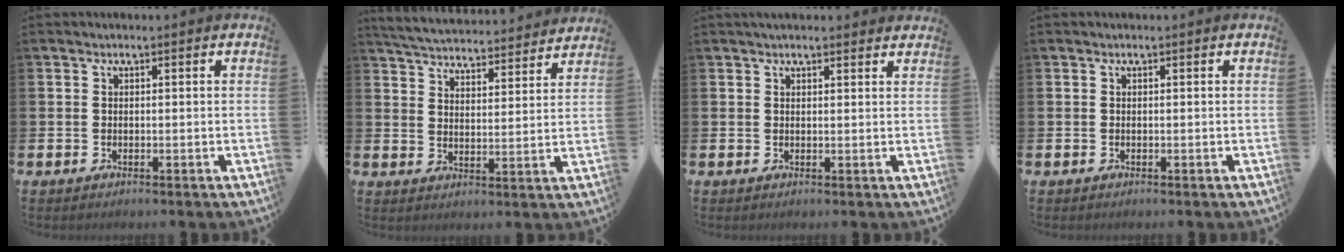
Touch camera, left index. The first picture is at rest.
{"total": 5.3, "force": [5.3, 0.6, 0.4], "torque": [-0.023, -0.046, 0.089]}
{"total": 1.7, "force": [1.7, 0.3, 0.3], "torque": [0.004, -0.004, 0.028]}
{"total": 0.0}